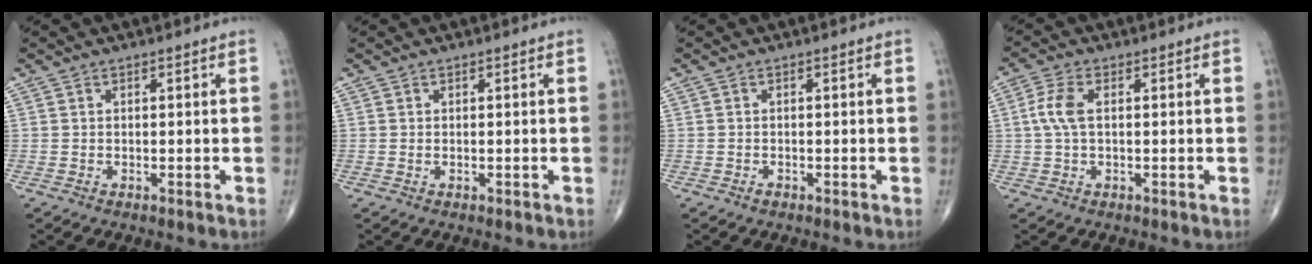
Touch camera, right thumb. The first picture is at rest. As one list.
[{"total": 0.0}, {"total": 0.7, "force": [-0.5, 0.4, 0.3], "torque": [-0.003, 0.001, -0.011]}, {"total": 4.7, "force": [0.5, 2.3, 4.0], "torque": [-0.108, 0.011, 0.007]}]